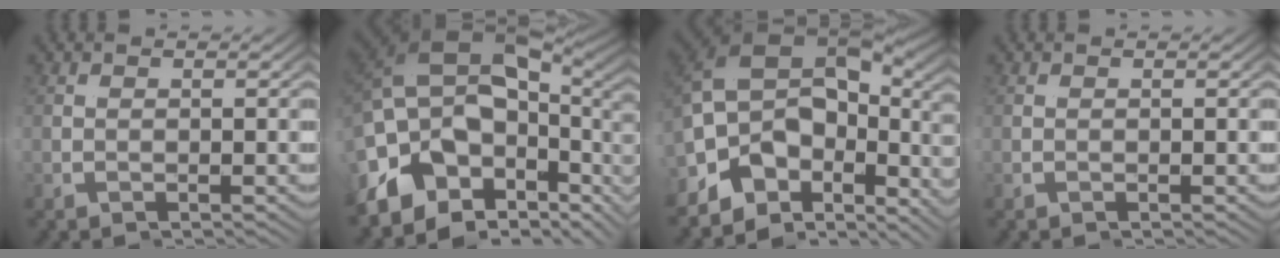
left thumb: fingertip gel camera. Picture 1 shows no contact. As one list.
[{"total": 13.6, "force": [1.3, 7.2, 11.4], "torque": [-0.193, 0.014, 0.005]}, {"total": 11.8, "force": [2.0, 6.0, 10.0], "torque": [-0.158, 0.025, 0.007]}, {"total": 0.0}]